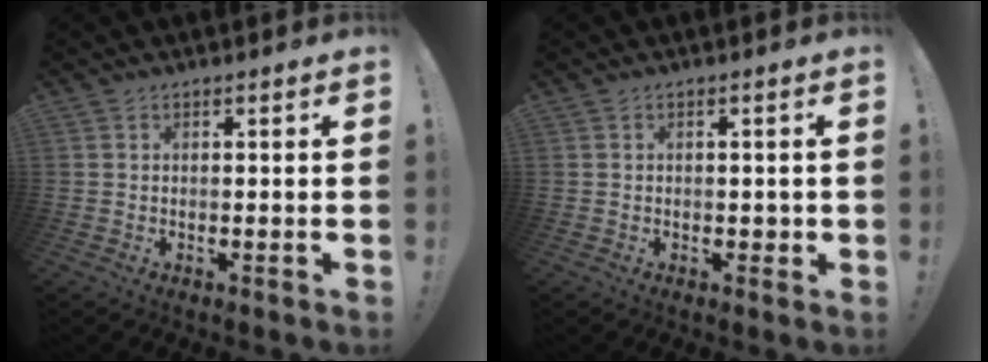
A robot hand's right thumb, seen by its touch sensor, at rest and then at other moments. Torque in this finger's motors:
{"motor_torque": [0.03, 0.15, 0.28, -0.25, 0.00]}